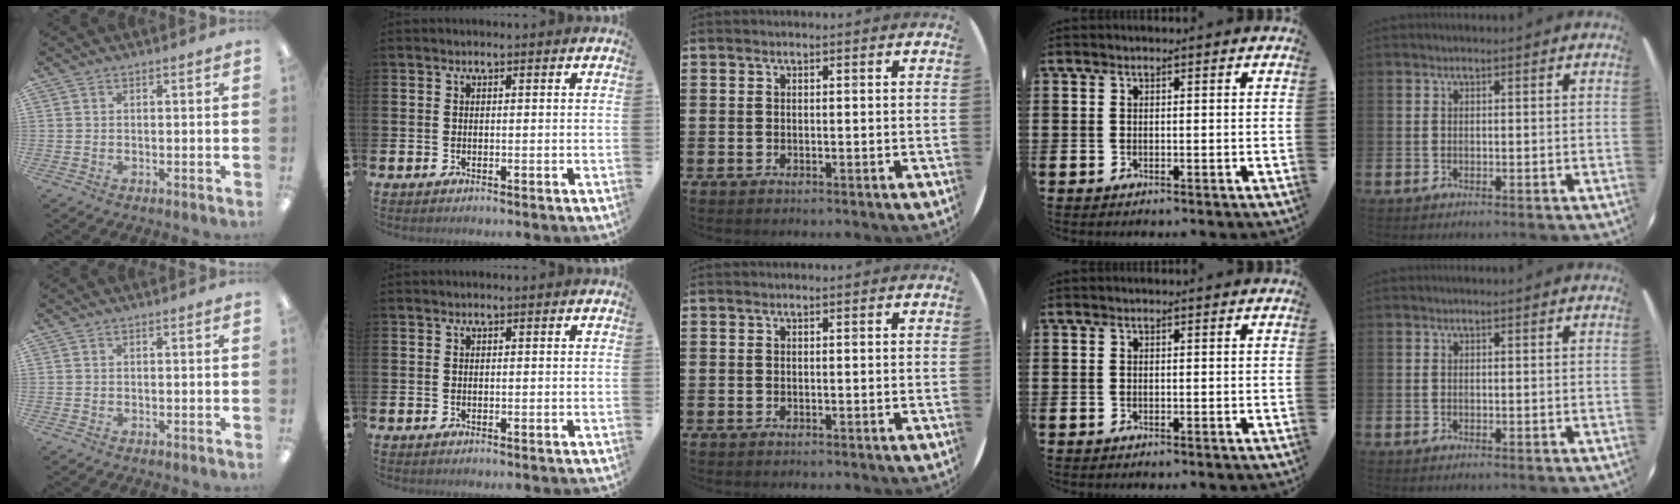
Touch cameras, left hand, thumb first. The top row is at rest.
{}